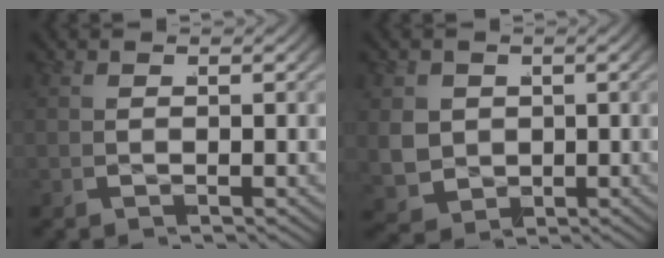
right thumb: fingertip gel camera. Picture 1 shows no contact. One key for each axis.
{"total": 5.2, "fx": -0.4, "fy": 4.6, "fz": 2.4, "tx": -0.079, "ty": -0.042, "tz": 0.013}